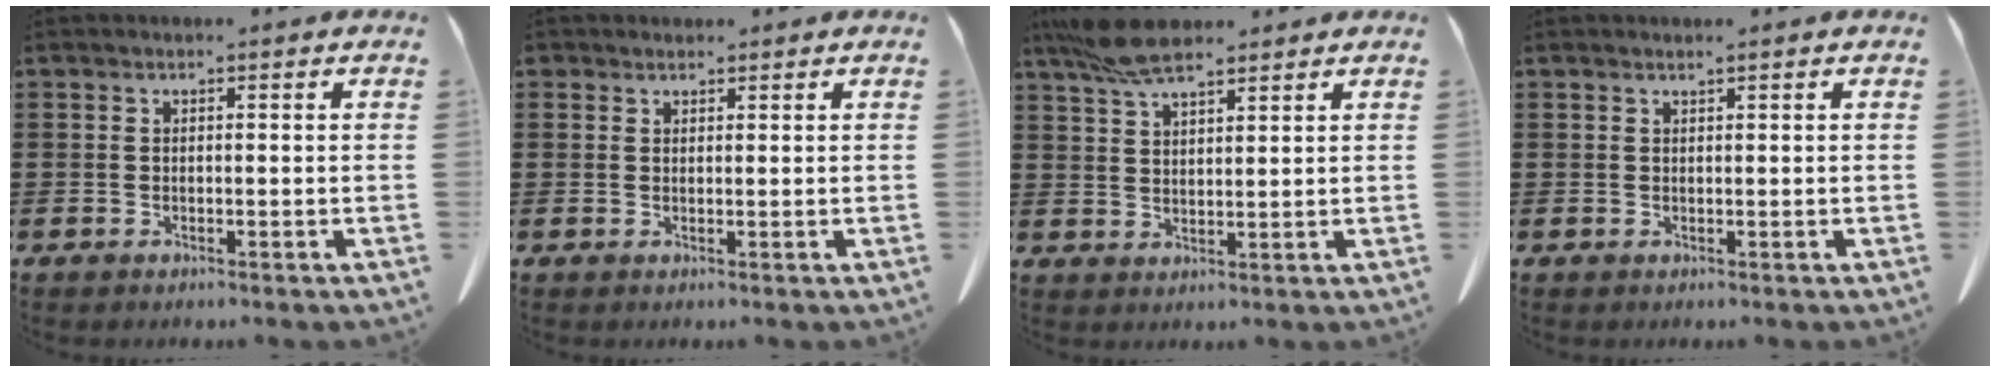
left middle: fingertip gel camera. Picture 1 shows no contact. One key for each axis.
{"total": 1.2, "fx": 1.1, "fy": 0.6, "fz": 0.1, "tx": -0.005, "ty": 0.002, "tz": 0.021}
{"total": 7.2, "fx": 5.5, "fy": 2.2, "fz": 4.1, "tx": -0.094, "ty": -0.004, "tz": 0.104}
{"total": 0.6, "fx": 0.5, "fy": -0.1, "fz": 0.2, "tx": -0.005, "ty": -0.003, "tz": 0.011}